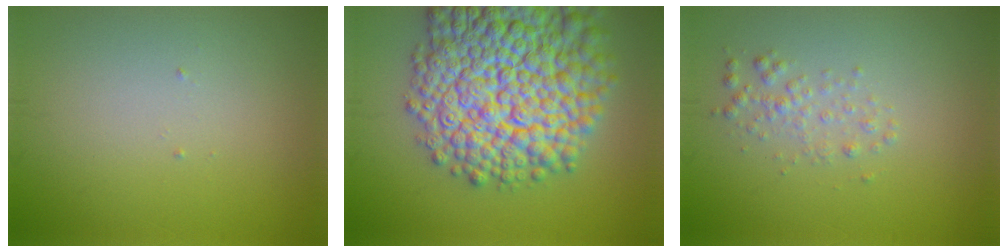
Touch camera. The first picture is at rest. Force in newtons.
{"total": 15.4, "press": 15.4, "slide": 0.6}
{"total": 1.5, "press": 1.5, "slide": 0.0}